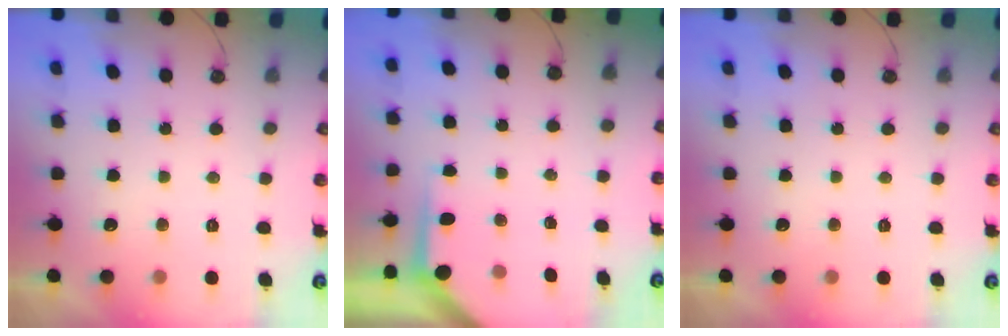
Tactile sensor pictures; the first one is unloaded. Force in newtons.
{"total": 3.7, "press": 3.7, "slide": 0.4}
{"total": 0.0}